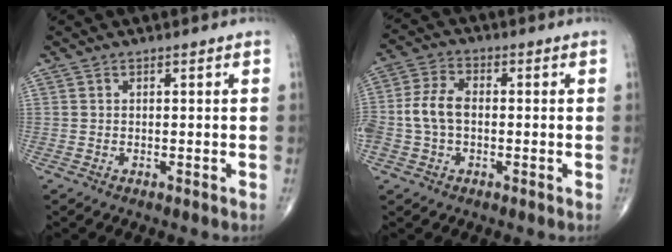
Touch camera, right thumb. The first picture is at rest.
{"total": 7.1, "force": [-0.7, 4.6, 5.4], "torque": [-0.117, 0.020, -0.019]}